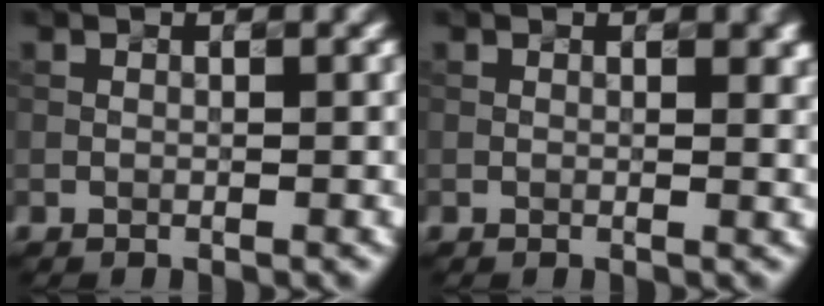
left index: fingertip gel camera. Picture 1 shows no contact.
{"total": 2.4, "force": [0.9, 1.0, 1.9], "torque": [-0.015, 0.005, 0.013]}